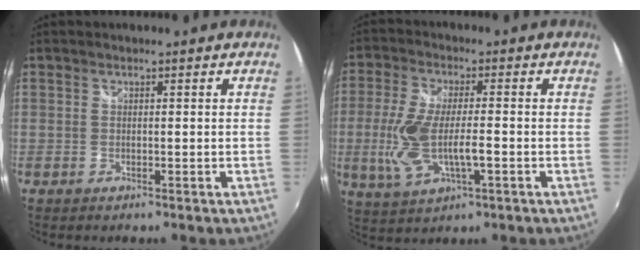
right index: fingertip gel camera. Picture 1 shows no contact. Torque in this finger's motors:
{"motor_torque": [0.31, -0.06, 0.60, 0.15]}